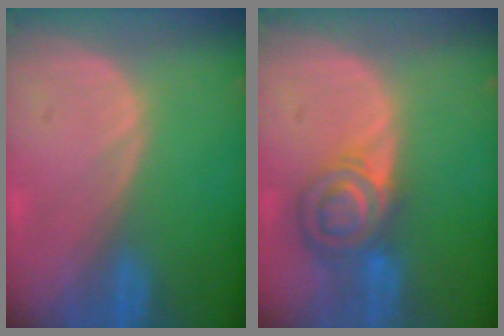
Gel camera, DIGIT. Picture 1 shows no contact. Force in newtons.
{"total": 7.3, "press": 6.3, "slide": 3.7}